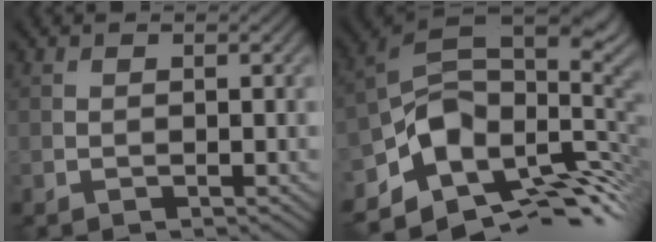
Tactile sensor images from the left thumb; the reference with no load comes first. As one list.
[{"total": 14.9, "force": [-3.6, 9.7, 10.7], "torque": [-0.214, -0.028, -0.056]}]